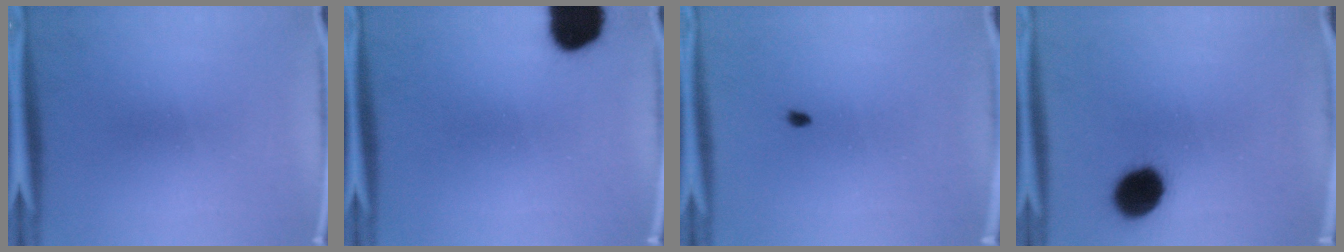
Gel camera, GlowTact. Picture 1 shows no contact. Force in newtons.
{"total": 10.9}
{"total": 1.4}
{"total": 10.7}